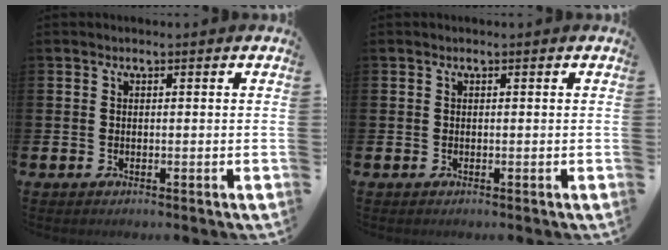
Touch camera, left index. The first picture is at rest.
{"total": 0.0}